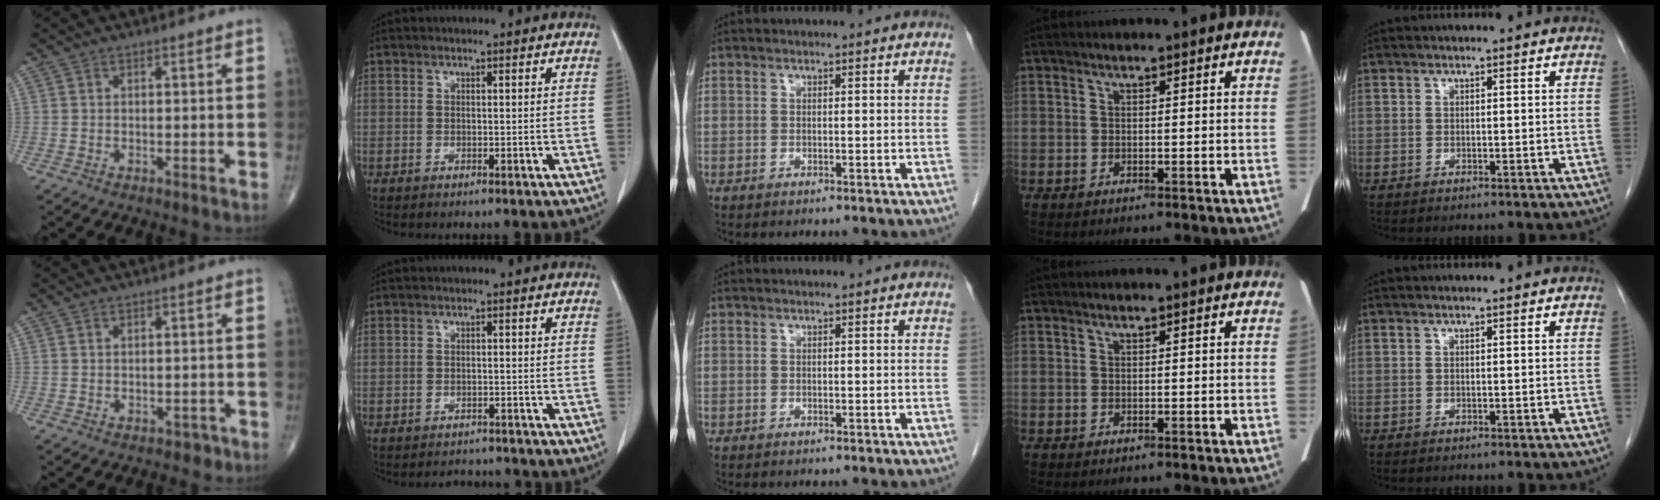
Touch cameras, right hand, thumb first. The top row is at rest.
{"thumb": {"total": 1.1, "force": [-0.5, 0.9, 0.4], "torque": [0.002, 0.003, -0.006]}, "index": {"total": 3.0, "force": [-2.8, 1.0, -0.2], "torque": [0.004, -0.001, -0.039]}}